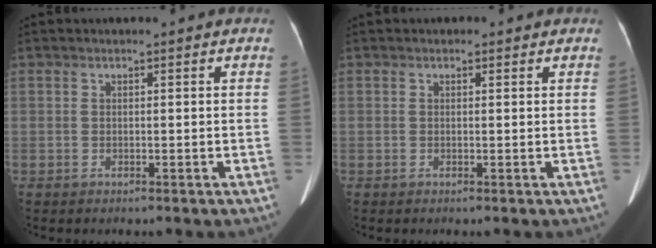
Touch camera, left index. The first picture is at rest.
{"total": 0.6, "force": [0.3, 0.5, 0.1], "torque": [-0.003, -0.001, 0.001]}